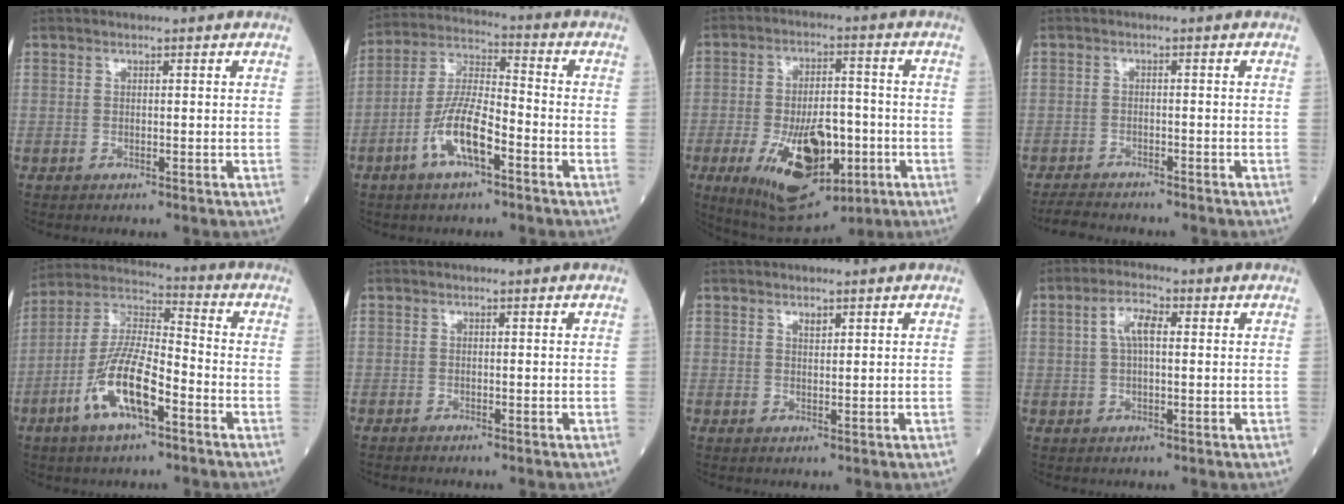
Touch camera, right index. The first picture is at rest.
{"total": 10.1, "force": [-4.4, 2.7, 8.7], "torque": [-0.182, 0.006, -0.086]}
{"total": 15.7, "force": [-5.3, 6.9, 13.1], "torque": [-0.231, -0.007, -0.074]}
{"total": 4.4, "force": [-4.1, 0.8, 1.1], "torque": [-0.021, -0.012, -0.070]}
{"total": 12.9, "force": [-5.4, 3.6, 11.2], "torque": [-0.230, 0.003, -0.104]}
{"total": 0.5, "force": [-0.5, 0.0, 0.1], "torque": [0.000, 0.000, -0.012]}
{"total": 1.1, "force": [0.8, 0.4, 0.7], "torque": [-0.013, -0.002, 0.014]}
{"total": 4.6, "force": [1.0, 1.6, 4.2], "torque": [-0.084, 0.016, 0.020]}